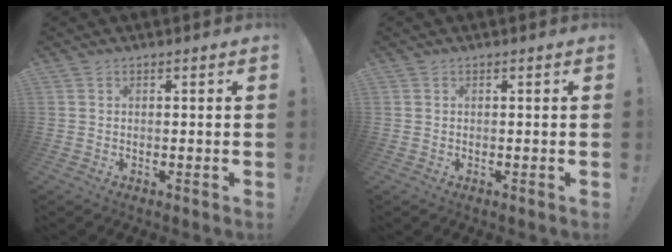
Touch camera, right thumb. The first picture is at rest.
{"total": 0.0}